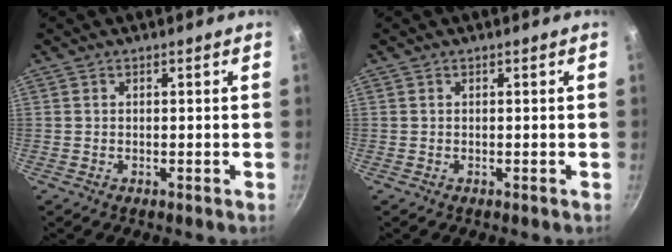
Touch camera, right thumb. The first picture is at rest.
{"total": 0.0}